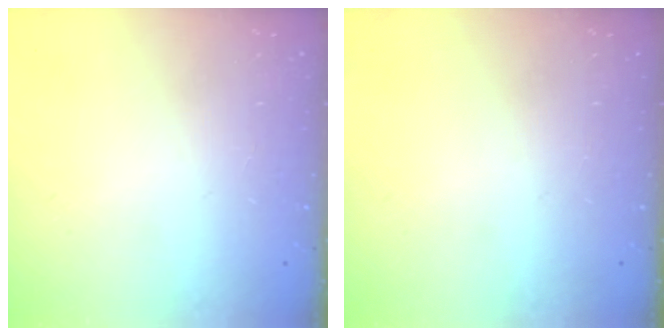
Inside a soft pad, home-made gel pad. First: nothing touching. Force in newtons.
{"total": 0.0}